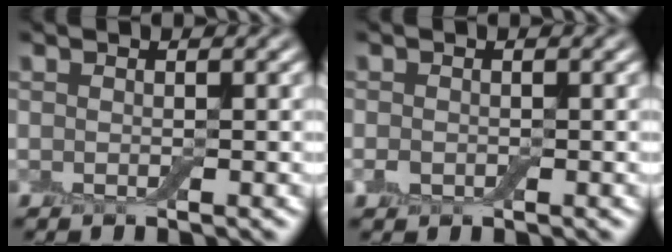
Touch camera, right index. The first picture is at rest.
{"total": 0.9, "force": [-0.3, 0.8, 0.4], "torque": [-0.008, -0.003, -0.009]}